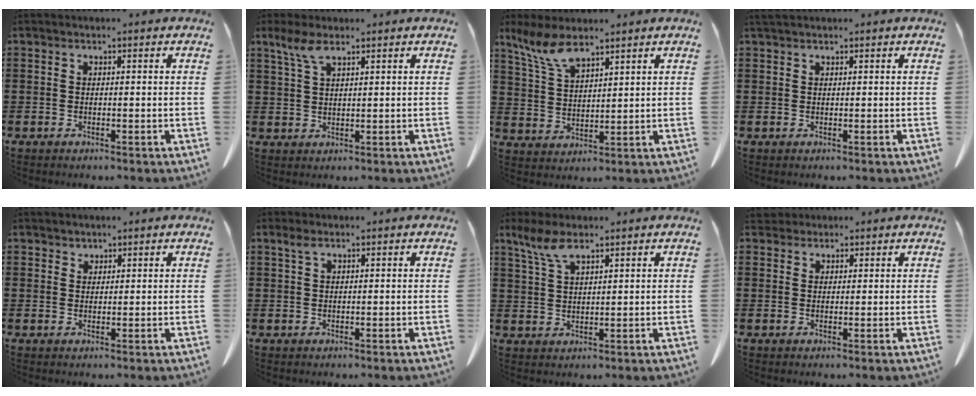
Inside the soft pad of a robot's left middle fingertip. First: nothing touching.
{"total": 4.2, "force": [2.5, 1.2, 3.2], "torque": [-0.079, 0.001, 0.043]}
{"total": 6.6, "force": [4.9, 1.9, 4.1], "torque": [-0.096, -0.007, 0.089]}
{"total": 0.6, "force": [0.5, 0.1, 0.3], "torque": [-0.007, 0.001, 0.011]}
{"total": 1.4, "force": [1.3, 0.5, 0.0], "torque": [-0.003, 0.001, 0.026]}
{"total": 1.5, "force": [0.8, 0.4, 1.2], "torque": [-0.026, 0.002, 0.014]}
{"total": 5.2, "force": [3.3, 1.5, 3.7], "torque": [-0.089, -0.001, 0.057]}
{"total": 2.4, "force": [2.1, 1.2, 0.5], "torque": [-0.008, 0.003, 0.039]}